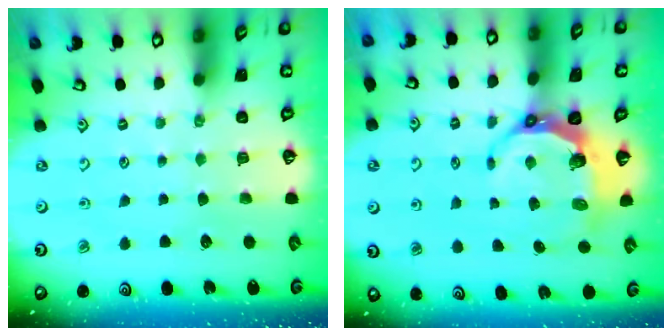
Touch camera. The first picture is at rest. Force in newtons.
{"total": 7.5, "press": 6.1, "slide": 4.3}